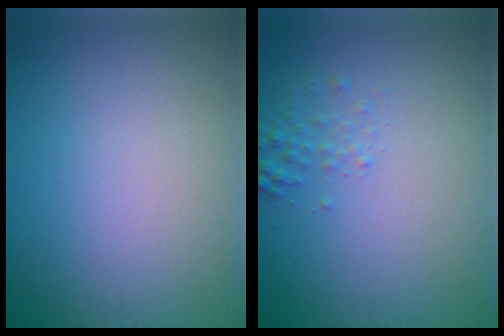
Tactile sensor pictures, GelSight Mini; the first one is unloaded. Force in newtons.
{"total": 1.3, "press": 1.3, "slide": 0.1}